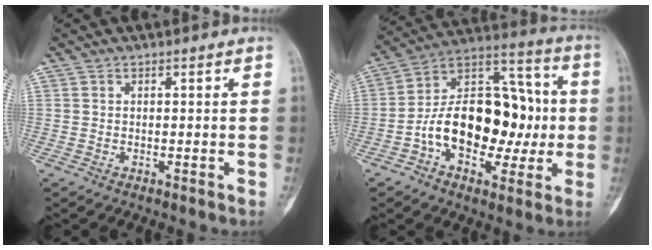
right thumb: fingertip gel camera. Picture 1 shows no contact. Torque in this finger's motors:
{"motor_torque": [1.83, 2.42, 1.56, -0.89, 0.36]}